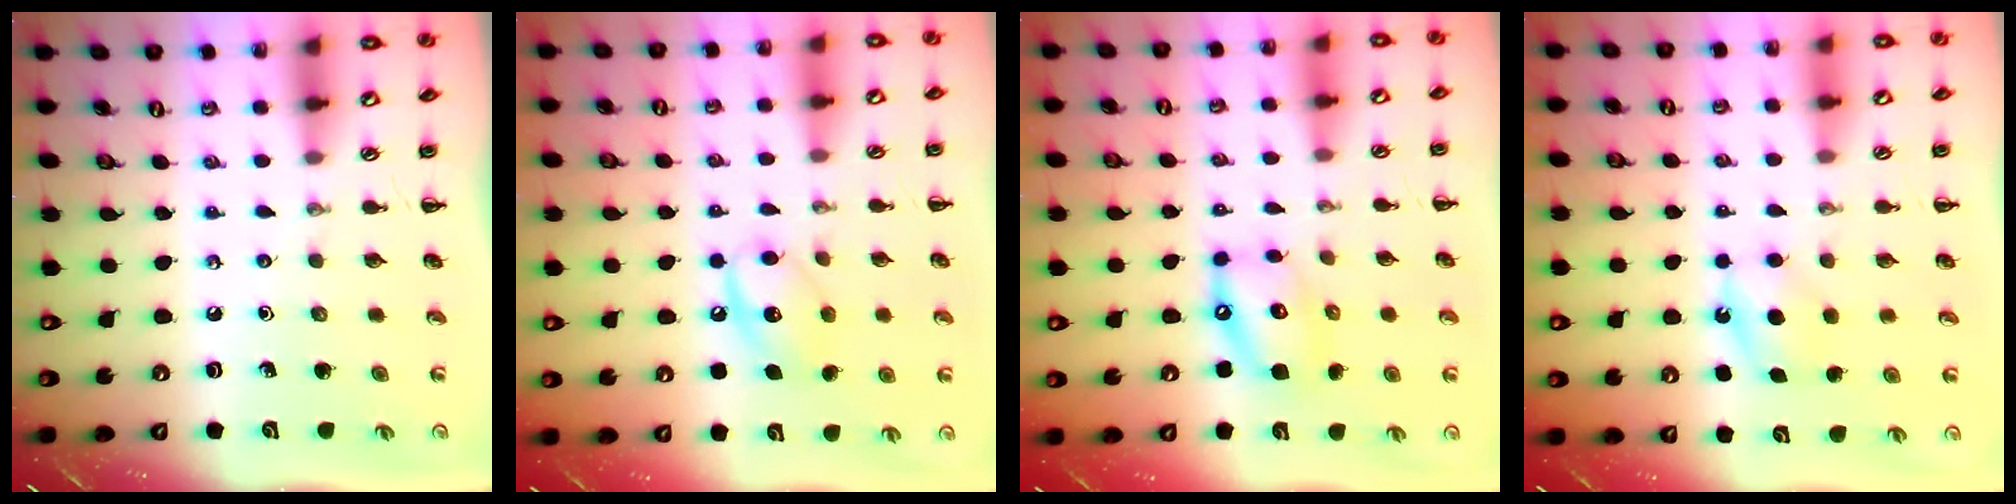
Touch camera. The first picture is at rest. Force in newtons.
{"total": 10.4, "press": 10.4, "slide": 1.2}
{"total": 12.3, "press": 12.0, "slide": 2.5}
{"total": 5.7, "press": 5.5, "slide": 1.5}